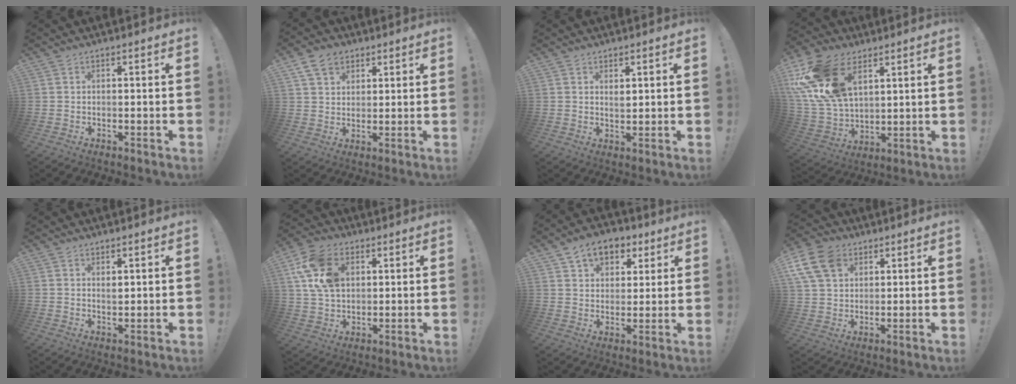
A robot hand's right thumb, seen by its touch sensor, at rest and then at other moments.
{"total": 7.8, "force": [4.4, 5.6, 3.0], "torque": [-0.050, -0.015, 0.087]}
{"total": 2.0, "force": [1.3, 1.2, 0.9], "torque": [0.000, -0.008, 0.020]}
{"total": 21.5, "force": [9.6, 13.5, 13.7], "torque": [-0.272, -0.042, 0.181]}
{"total": 1.4, "force": [1.0, 0.8, 0.5], "torque": [0.001, -0.006, 0.017]}
{"total": 15.2, "force": [5.0, 11.0, 9.3], "torque": [-0.165, -0.010, 0.098]}
{"total": 10.5, "force": [5.8, 7.4, 4.8], "torque": [-0.074, -0.023, 0.111]}
{"total": 12.4, "force": [5.5, 9.0, 6.5], "torque": [-0.136, -0.023, 0.111]}